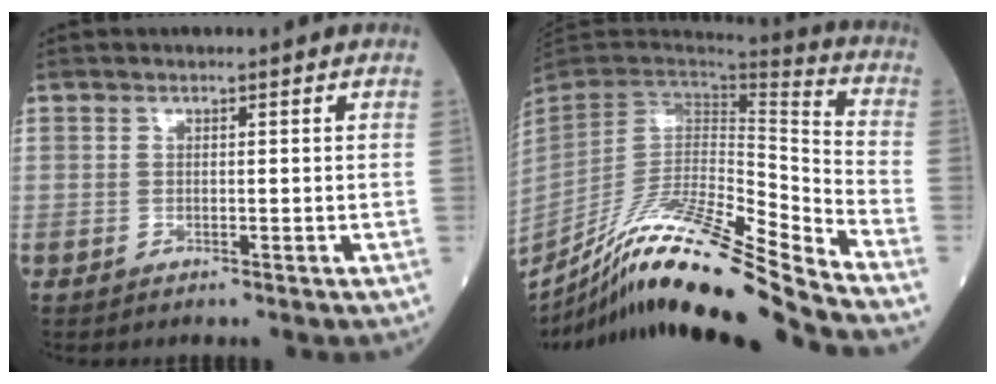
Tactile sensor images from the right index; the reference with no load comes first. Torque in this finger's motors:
{"motor_torque": [0.00, -0.51, 0.25, 0.08]}